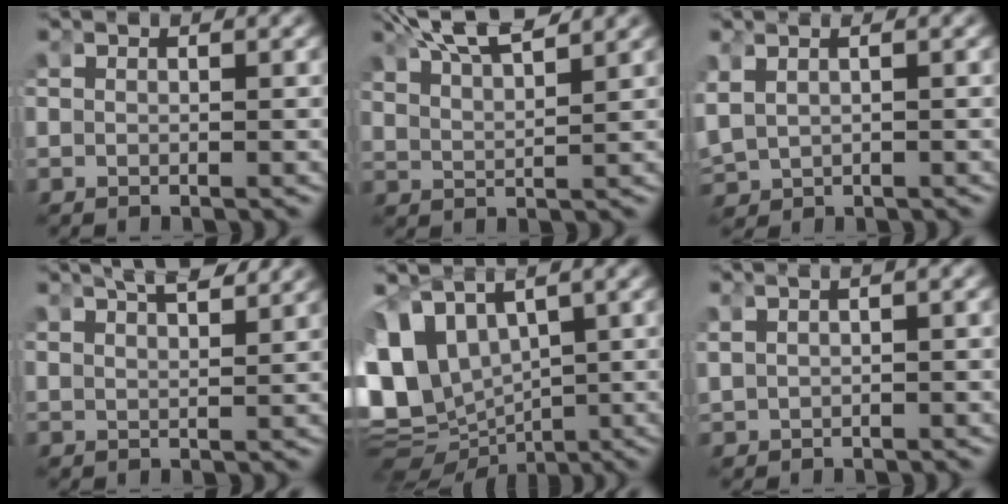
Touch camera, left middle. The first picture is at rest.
{"total": 6.6, "force": [5.1, 2.4, 3.4], "torque": [-0.079, 0.006, 0.083]}
{"total": 2.8, "force": [0.3, 2.4, 1.3], "torque": [-0.051, -0.005, 0.015]}
{"total": 5.3, "force": [4.2, 1.7, 2.8], "torque": [-0.044, 0.007, 0.068]}
{"total": 12.3, "force": [-2.3, 10.3, 6.3], "torque": [-0.176, -0.055, -0.023]}
{"total": 3.0, "force": [1.1, 1.8, 2.0], "torque": [-0.025, 0.022, 0.013]}